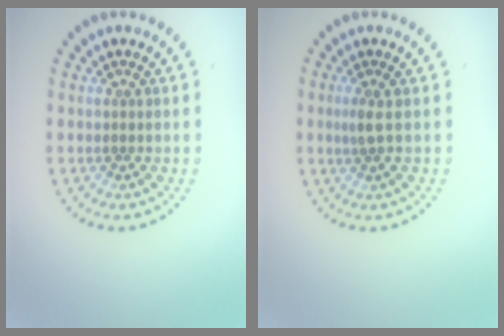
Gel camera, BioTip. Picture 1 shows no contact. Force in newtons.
{"total": 1.3, "press": 1.0, "slide": 0.9}